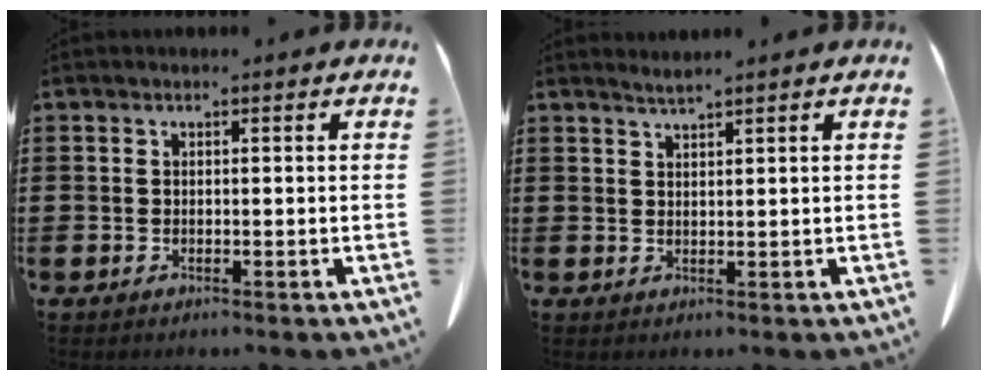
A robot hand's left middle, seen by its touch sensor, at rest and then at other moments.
{"total": 1.5, "force": [1.4, -0.3, 0.3], "torque": [-0.007, -0.003, 0.029]}